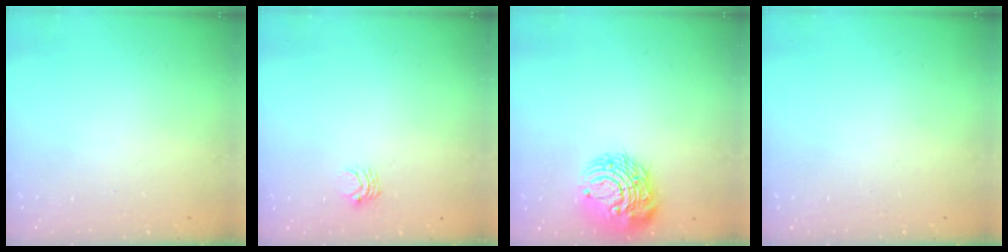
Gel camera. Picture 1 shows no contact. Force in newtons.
{"total": 3.0, "press": 3.0, "slide": 0.3}
{"total": 12.1, "press": 12.0, "slide": 1.4}
{"total": 0.0}